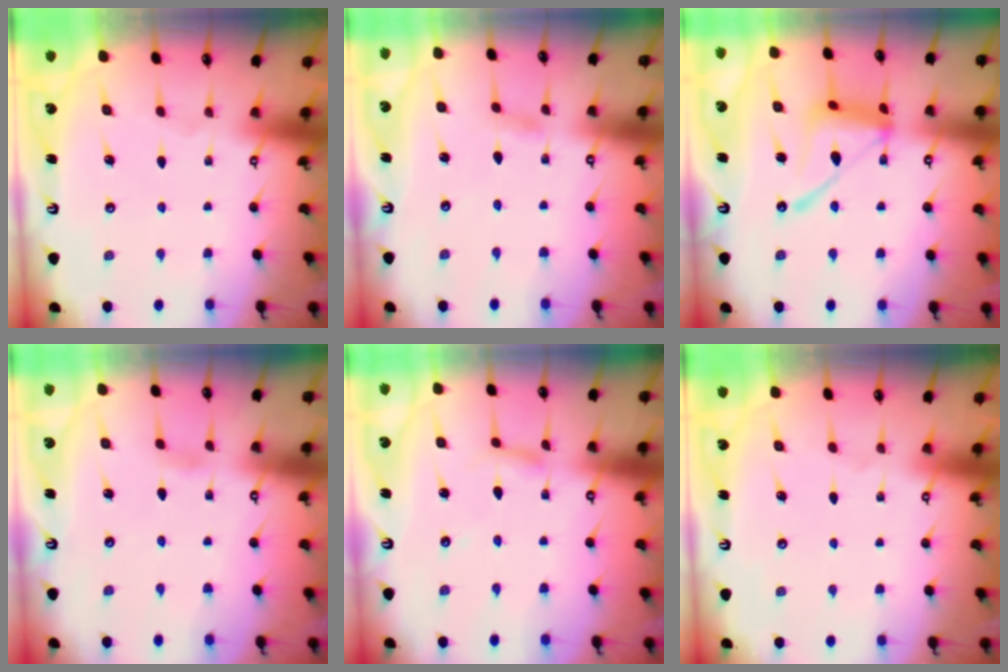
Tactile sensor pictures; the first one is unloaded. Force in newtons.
{"total": 2.4, "press": 2.4, "slide": 0.3}
{"total": 14.3, "press": 14.2, "slide": 1.3}
{"total": 1.6, "press": 1.6, "slide": 0.2}
{"total": 2.2, "press": 2.2, "slide": 0.2}
{"total": 0.0}